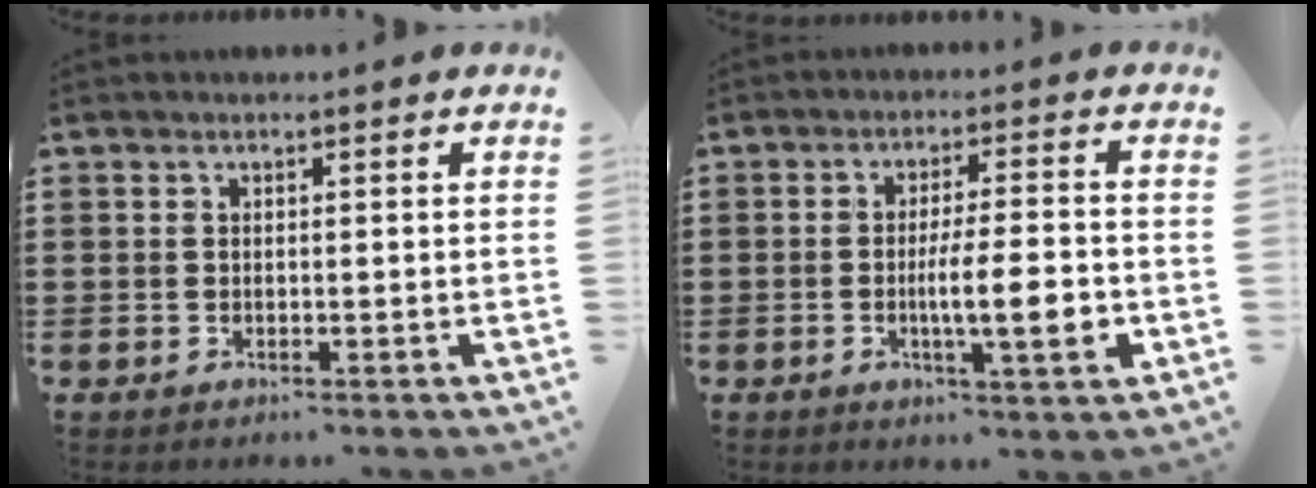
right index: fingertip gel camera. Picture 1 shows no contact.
{"total": 8.3, "force": [-1.8, 1.4, 8.0], "torque": [-0.123, -0.005, -0.030]}